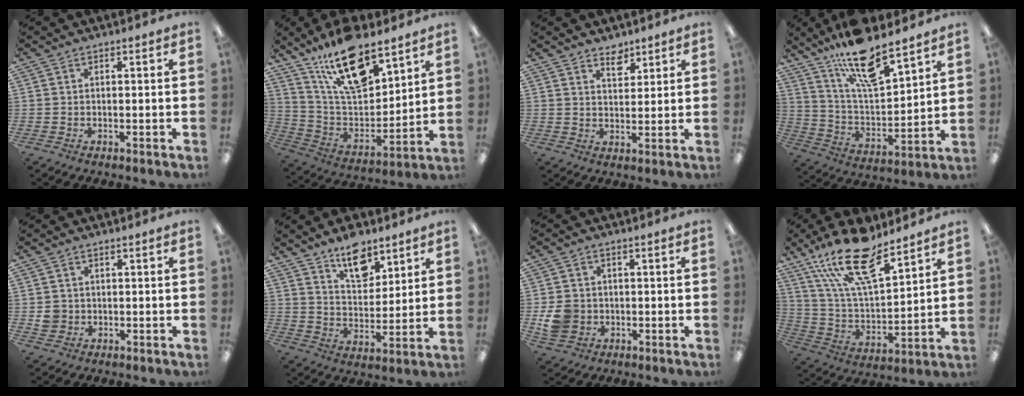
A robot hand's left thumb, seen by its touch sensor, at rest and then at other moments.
{"total": 19.4, "force": [13.8, 7.6, 11.4], "torque": [-0.208, -0.074, 0.241]}
{"total": 4.6, "force": [3.8, 2.1, 1.3], "torque": [-0.002, -0.027, 0.066]}
{"total": 16.9, "force": [13.1, 4.7, 9.5], "torque": [-0.172, -0.076, 0.223]}
{"total": 2.9, "force": [0.1, 2.8, 0.8], "torque": [-0.008, 0.002, 0.001]}
{"total": 11.3, "force": [8.4, 5.7, 4.9], "torque": [-0.066, -0.048, 0.150]}
{"total": 6.6, "force": [-1.1, 5.9, 2.8], "torque": [-0.064, 0.011, -0.016]}
{"total": 20.6, "force": [14.3, 7.4, 12.9], "torque": [-0.245, -0.080, 0.250]}